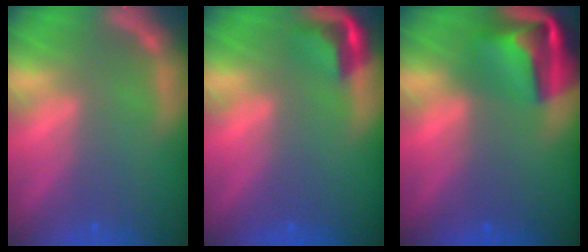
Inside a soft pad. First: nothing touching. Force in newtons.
{"total": 3.5}
{"total": 8.4}